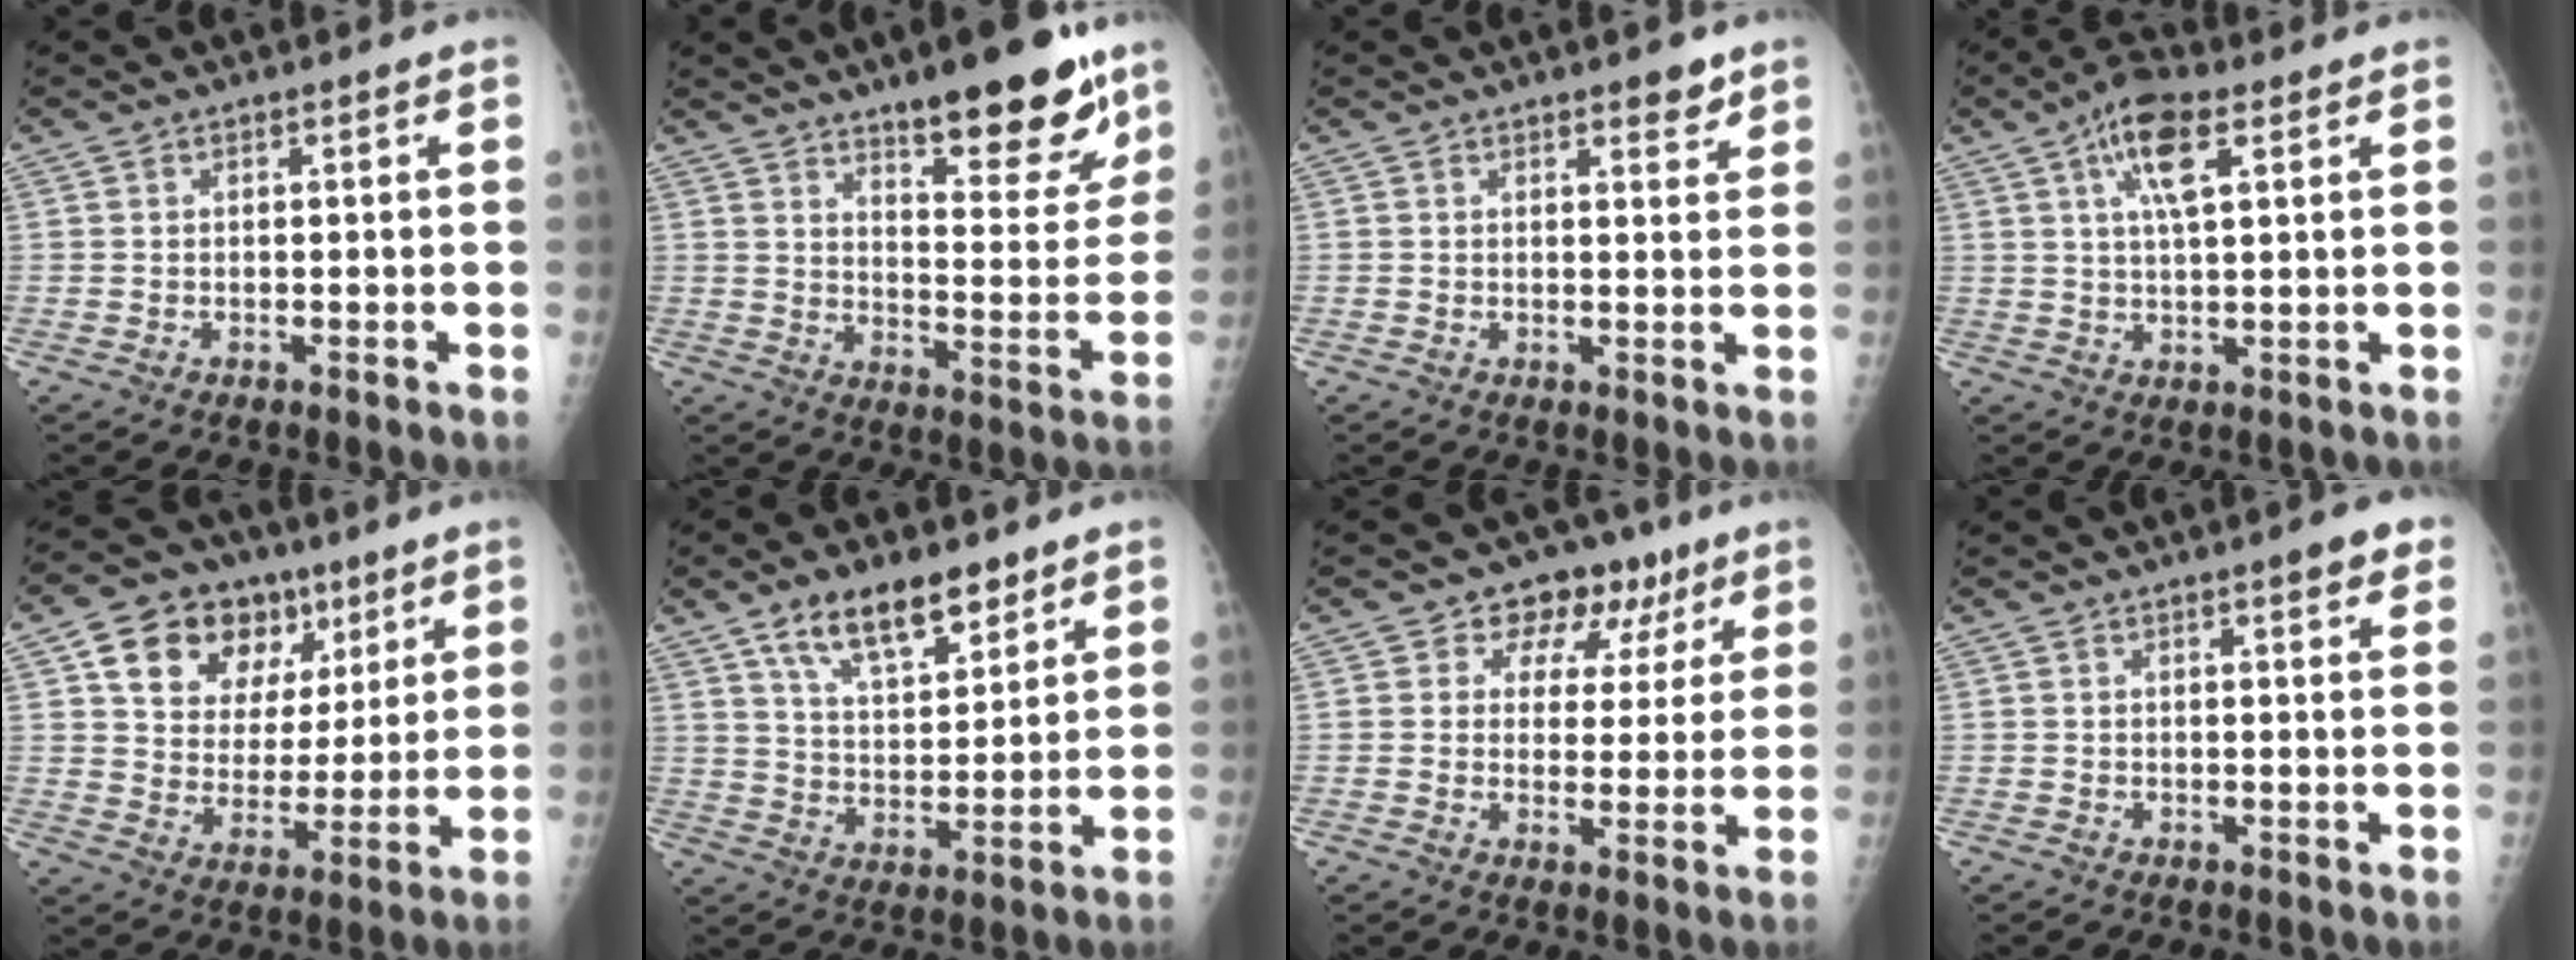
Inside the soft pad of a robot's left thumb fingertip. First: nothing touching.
{"total": 17.7, "force": [12.1, 5.3, 11.8], "torque": [-0.114, -0.084, 0.179]}
{"total": 2.9, "force": [2.1, 1.0, 1.7], "torque": [-0.011, -0.013, 0.027]}
{"total": 9.0, "force": [3.9, 3.2, 7.5], "torque": [-0.134, 0.001, 0.067]}
{"total": 17.4, "force": [8.5, 12.4, 8.8], "torque": [-0.094, -0.015, 0.140]}
{"total": 12.6, "force": [8.1, 5.6, 7.8], "torque": [-0.104, -0.043, 0.145]}
{"total": 9.8, "force": [5.5, 7.4, 3.5], "torque": [0.001, -0.010, 0.071]}
{"total": 3.7, "force": [2.2, 0.9, 2.9], "torque": [-0.028, -0.007, 0.023]}